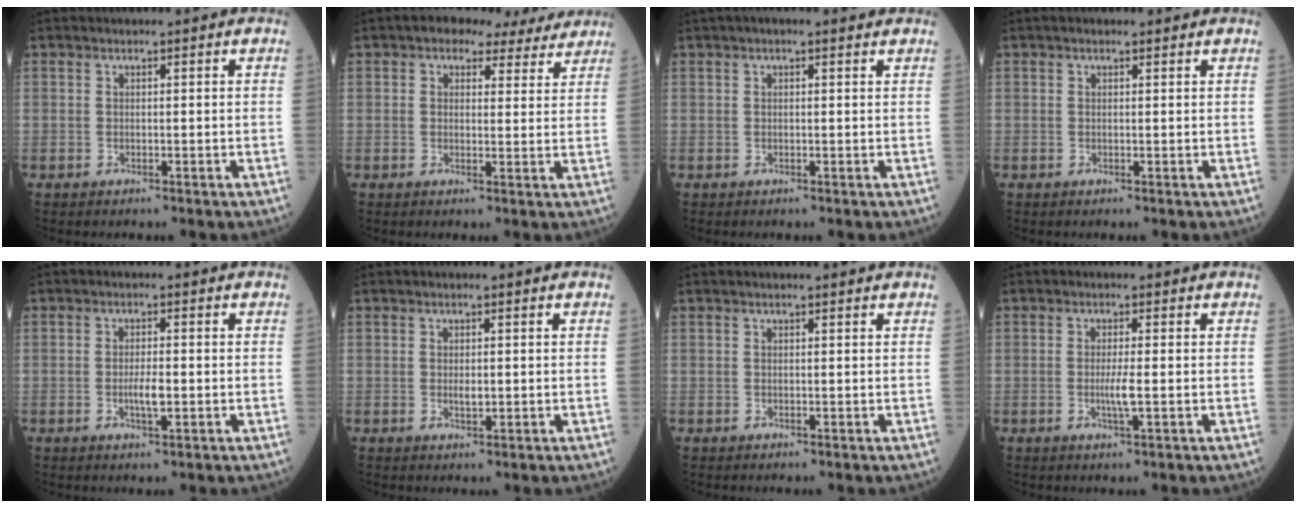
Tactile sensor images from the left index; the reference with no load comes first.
{"total": 7.3, "force": [5.8, 3.6, 2.6], "torque": [-0.026, 0.021, 0.064]}
{"total": 3.8, "force": [2.8, 0.8, 2.4], "torque": [-0.040, 0.033, 0.040]}
{"total": 1.5, "force": [1.2, 0.4, 0.8], "torque": [-0.017, 0.016, 0.017]}
{"total": 2.7, "force": [-0.5, 0.5, 2.6], "torque": [-0.052, -0.002, -0.007]}
{"total": 1.4, "force": [0.2, 0.6, 1.2], "torque": [-0.025, -0.003, 0.006]}
{"total": 1.7, "force": [1.5, 0.1, 0.6], "torque": [-0.012, 0.010, 0.019]}
{"total": 2.5, "force": [-0.3, -0.2, 2.4], "torque": [-0.052, -0.005, -0.005]}